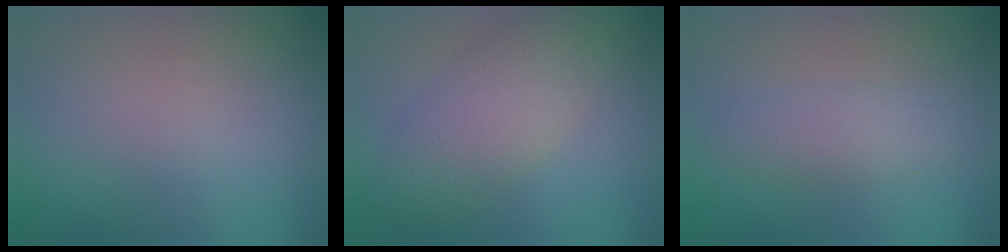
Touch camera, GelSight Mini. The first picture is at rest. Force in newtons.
{"total": 5.3, "press": 5.3, "slide": 0.4}
{"total": 2.3, "press": 2.3, "slide": 0.1}